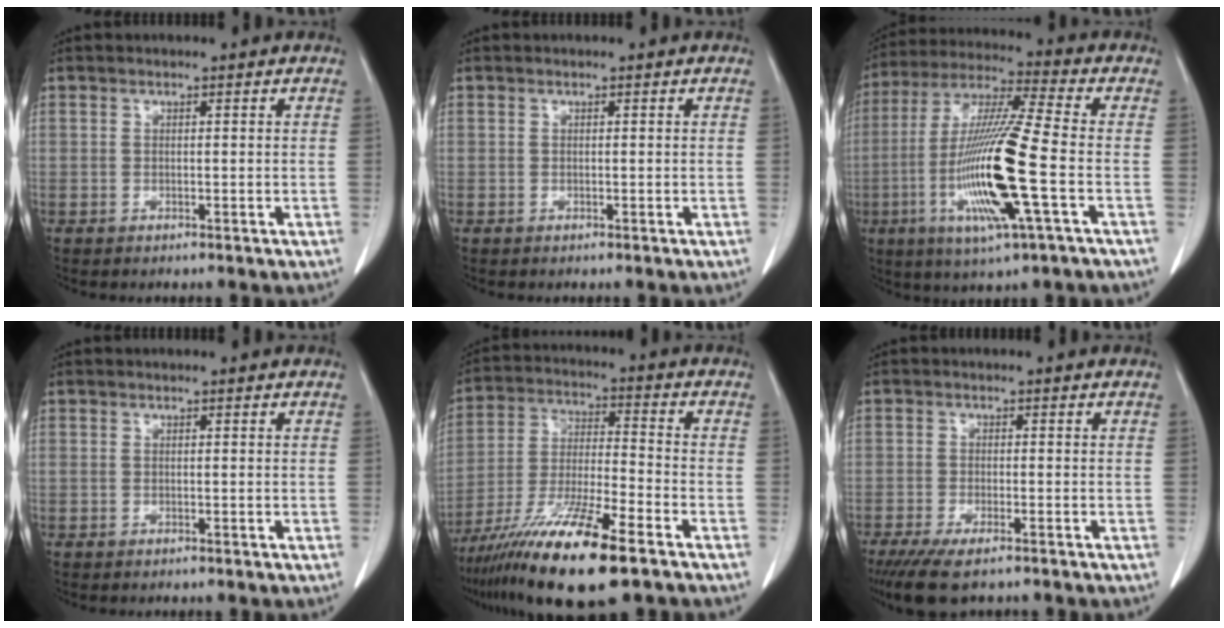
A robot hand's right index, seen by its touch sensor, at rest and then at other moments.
{"total": 0.0}
{"total": 17.7, "force": [-4.3, 0.5, 17.2], "torque": [-0.355, -0.016, -0.086]}
{"total": 0.0}
{"total": 16.3, "force": [-10.4, 1.6, 12.5], "torque": [-0.245, -0.041, -0.190]}
{"total": 7.4, "force": [-5.6, 1.7, 4.6], "torque": [-0.074, -0.016, -0.089]}